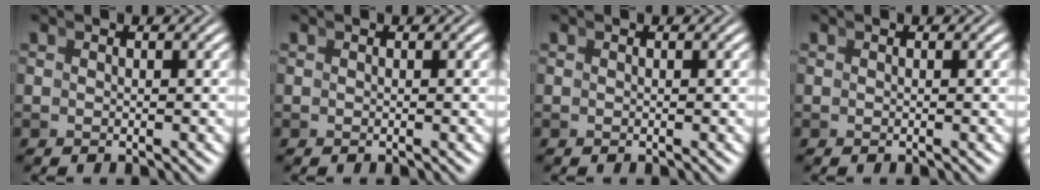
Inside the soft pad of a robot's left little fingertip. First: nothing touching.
{"total": 0.0}
{"total": 0.0}
{"total": 0.0}